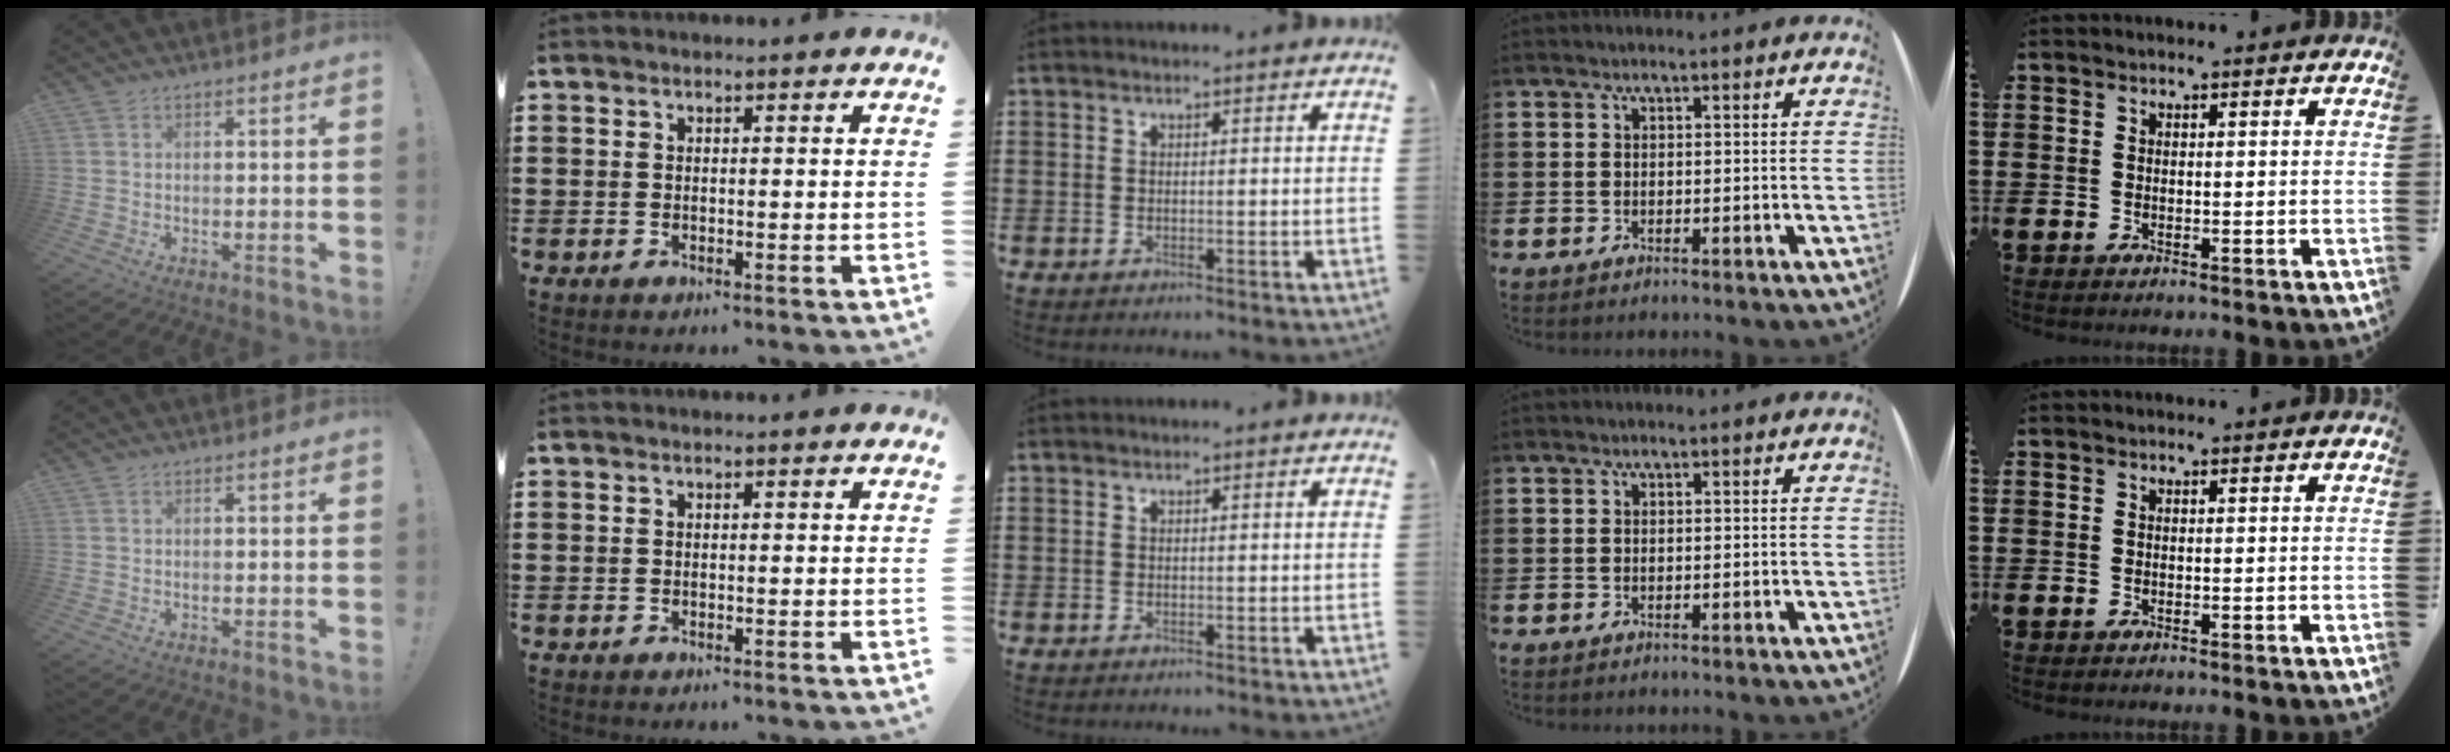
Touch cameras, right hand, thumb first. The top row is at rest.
{}